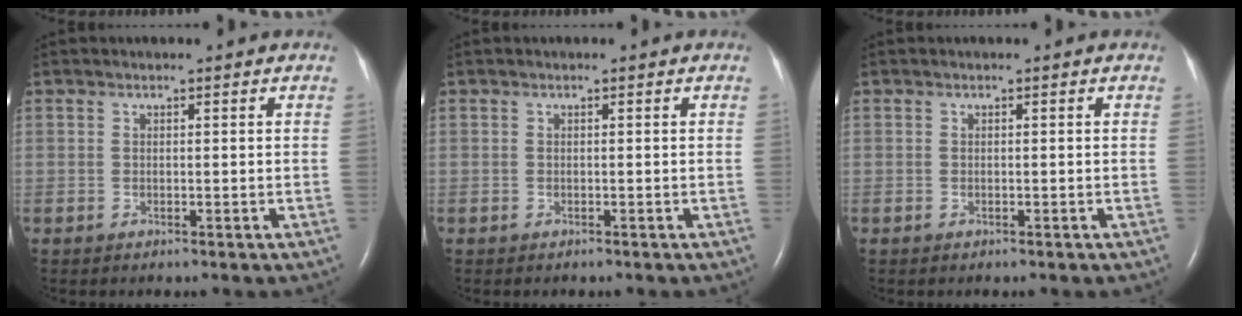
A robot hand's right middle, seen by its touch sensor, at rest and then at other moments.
{"total": 0.0}
{"total": 0.0}